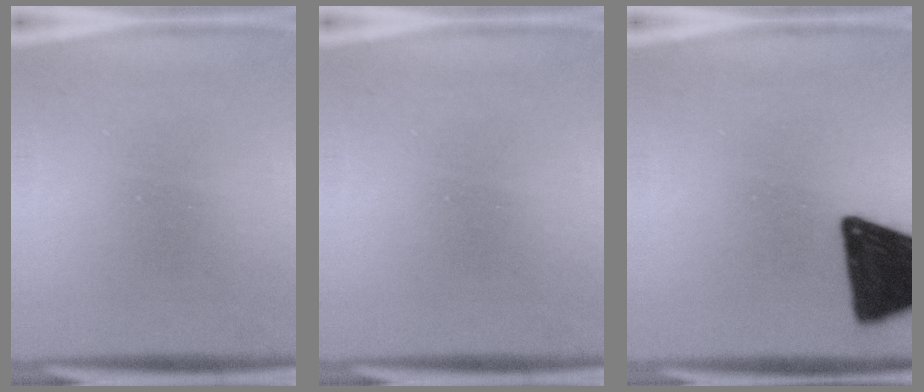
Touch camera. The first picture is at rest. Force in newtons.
{"total": 0.0}
{"total": 19.5}